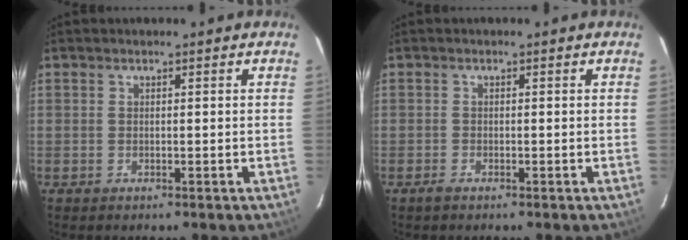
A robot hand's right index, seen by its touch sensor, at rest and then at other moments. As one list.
[{"total": 1.1, "force": [-0.9, 0.4, 0.5], "torque": [-0.011, -0.003, -0.020]}]